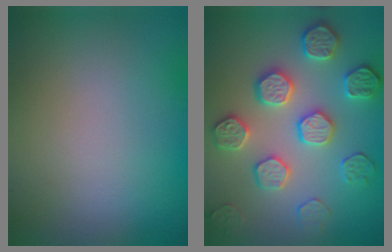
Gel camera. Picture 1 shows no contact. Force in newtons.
{"total": 4.7, "press": 4.7, "slide": 0.6}